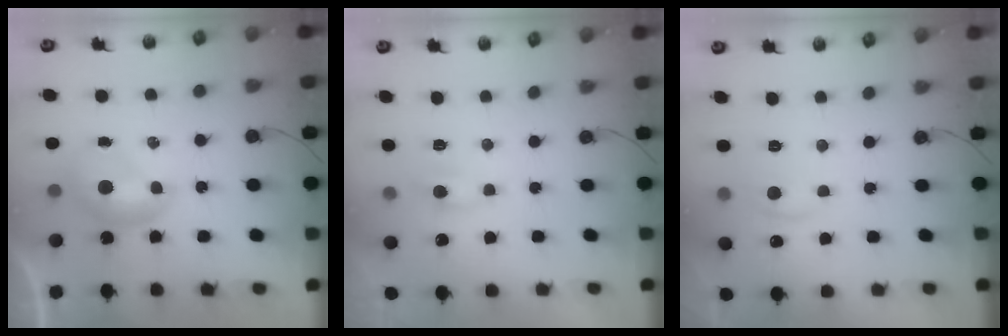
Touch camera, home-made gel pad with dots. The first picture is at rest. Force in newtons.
{"total": 0.6, "press": 0.4, "slide": 0.5}
{"total": 1.8, "press": 1.6, "slide": 0.8}